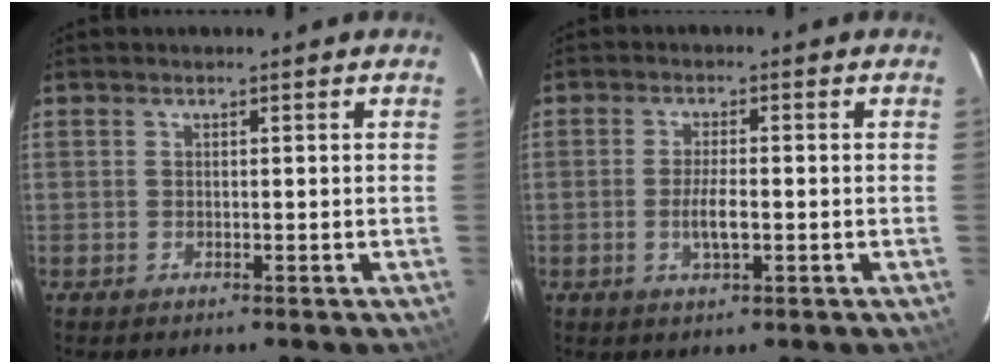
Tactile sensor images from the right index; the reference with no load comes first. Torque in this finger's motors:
{"motor_torque": [0.94, -0.36, 0.43, 0.10]}